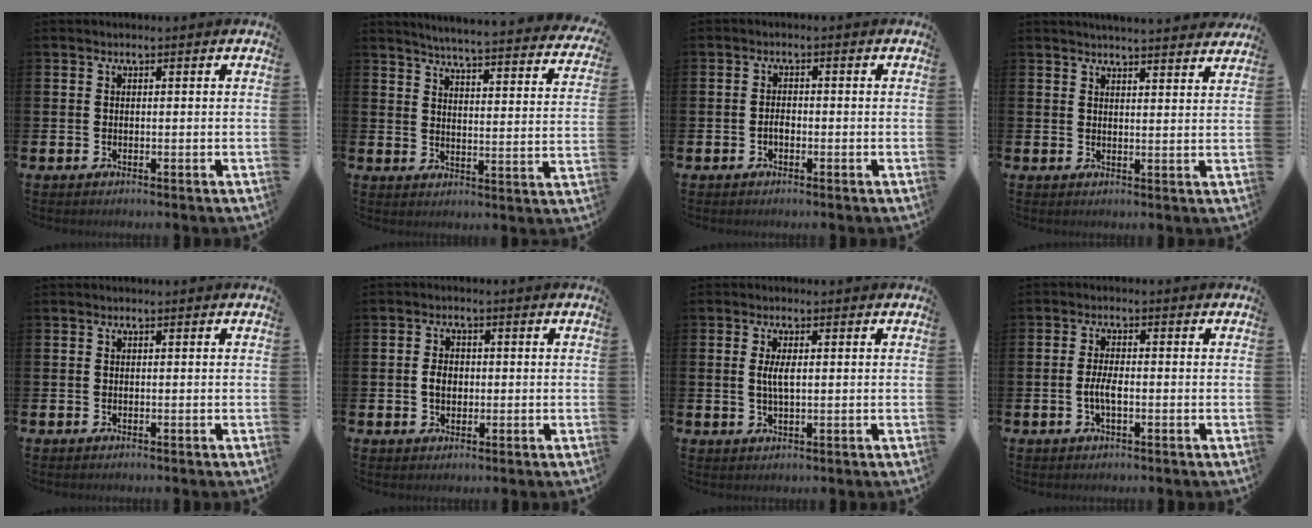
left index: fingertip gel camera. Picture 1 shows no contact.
{"total": 4.8, "force": [4.6, -0.2, 1.3], "torque": [-0.038, -0.049, 0.074]}
{"total": 1.4, "force": [-0.5, 0.8, 1.0], "torque": [-0.014, -0.001, -0.012]}
{"total": 3.9, "force": [3.9, -0.4, 0.1], "torque": [0.002, -0.026, 0.069]}
{"total": 0.0}
{"total": 2.7, "force": [0.0, 2.1, 1.7], "torque": [-0.015, 0.000, -0.008]}
{"total": 2.9, "force": [0.6, 1.0, 2.6], "torque": [-0.048, 0.003, 0.007]}
{"total": 2.6, "force": [-0.6, 0.9, 2.4], "torque": [-0.046, -0.003, -0.015]}